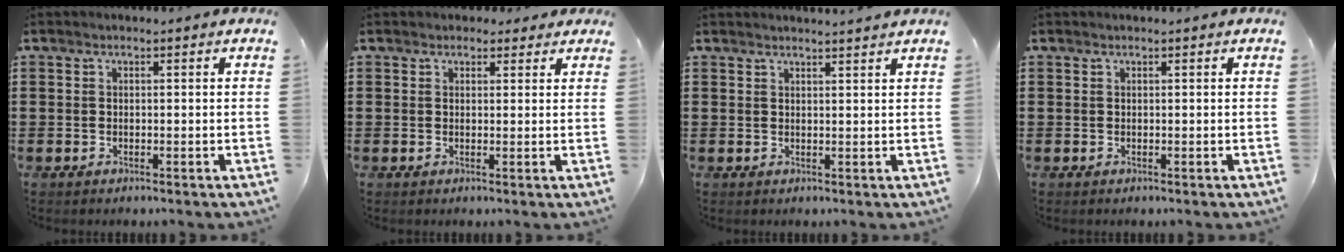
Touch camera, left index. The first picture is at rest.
{"total": 2.0, "force": [1.6, 1.3, 0.1], "torque": [-0.001, 0.003, 0.028]}
{"total": 1.8, "force": [1.7, -0.4, 0.2], "torque": [-0.007, -0.003, 0.034]}
{"total": 0.0}